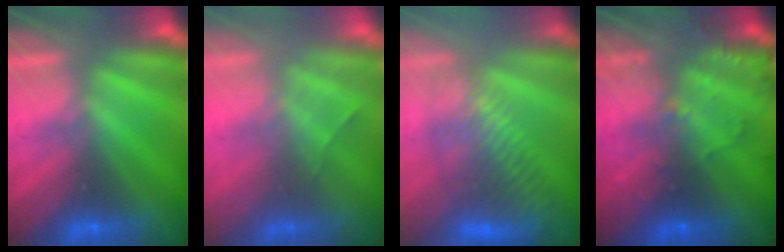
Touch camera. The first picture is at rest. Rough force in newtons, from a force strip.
{"total": 2.2}
{"total": 4.4}
{"total": 7.3}